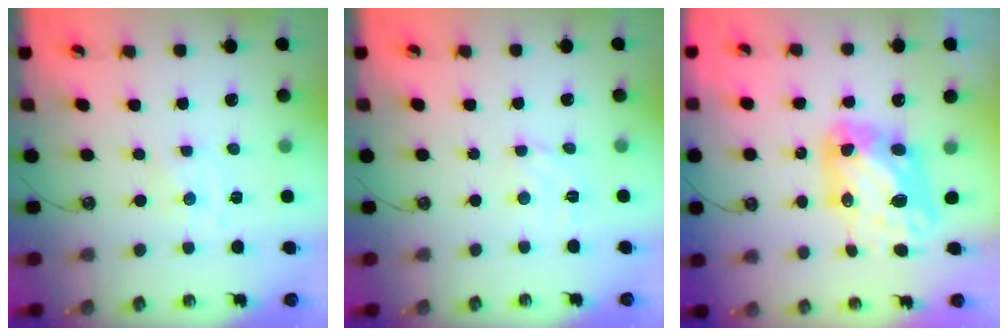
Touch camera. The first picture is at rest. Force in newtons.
{"total": 2.9, "press": 2.8, "slide": 0.3}
{"total": 12.1, "press": 12.0, "slide": 1.3}